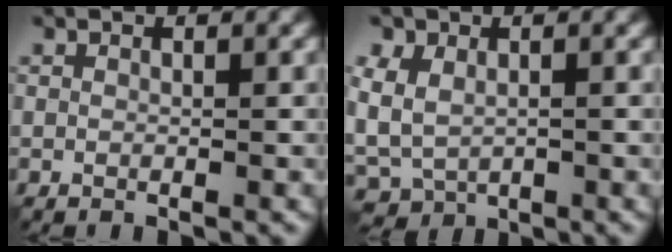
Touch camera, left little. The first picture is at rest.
{"total": 4.5, "force": [0.5, 3.4, 3.0], "torque": [-0.068, -0.005, 0.007]}